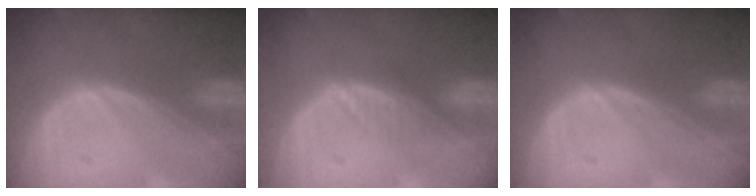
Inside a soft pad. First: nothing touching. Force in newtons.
{"total": 2.3, "press": 2.3, "slide": 0.1}
{"total": 0.0}